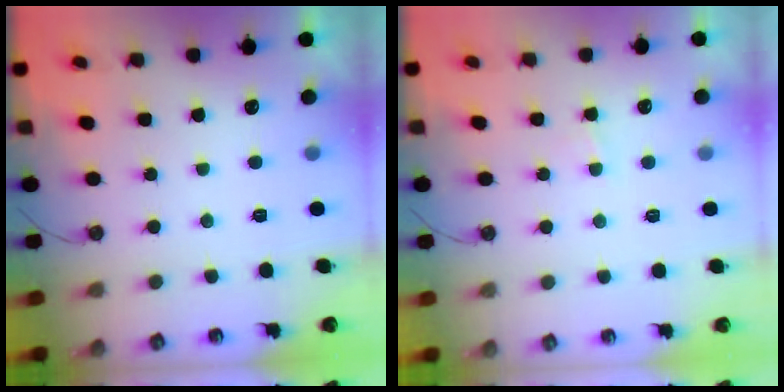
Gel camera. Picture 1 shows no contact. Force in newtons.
{"total": 2.8, "press": 2.8, "slide": 0.4}